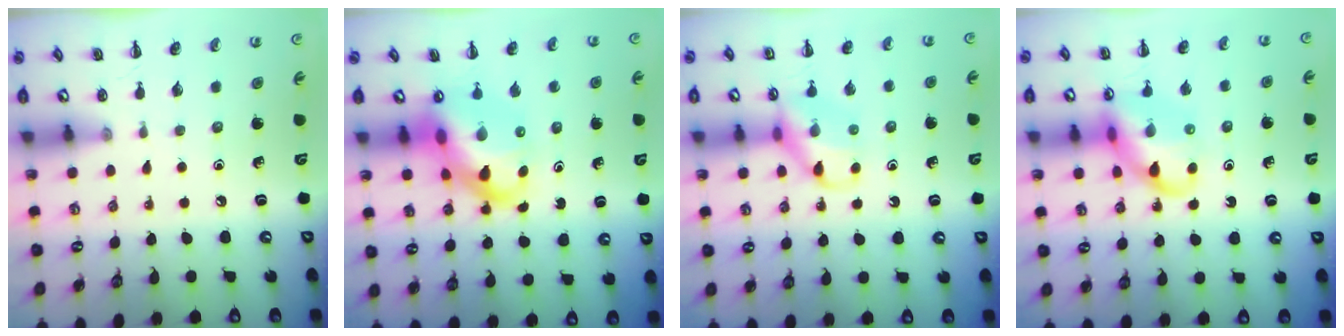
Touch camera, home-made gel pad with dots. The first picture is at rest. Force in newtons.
{"total": 14.4, "press": 13.9, "slide": 3.9}
{"total": 13.2, "press": 13.2, "slide": 1.2}
{"total": 14.3, "press": 14.2, "slide": 1.6}